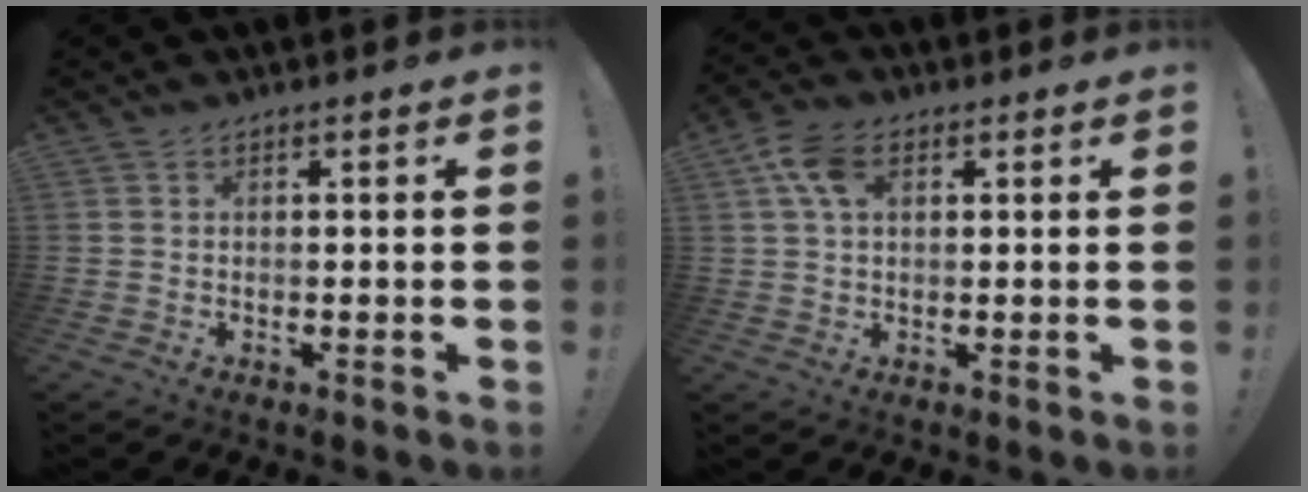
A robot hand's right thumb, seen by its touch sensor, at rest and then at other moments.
{"total": 8.5, "force": [2.8, 5.2, 6.1], "torque": [-0.108, 0.002, 0.054]}